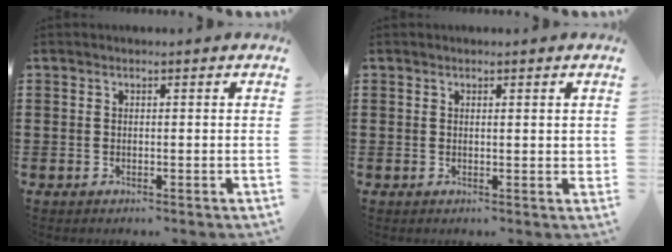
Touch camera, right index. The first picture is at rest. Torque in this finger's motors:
{"motor_torque": [-0.36, 0.12, -0.04, -0.01]}